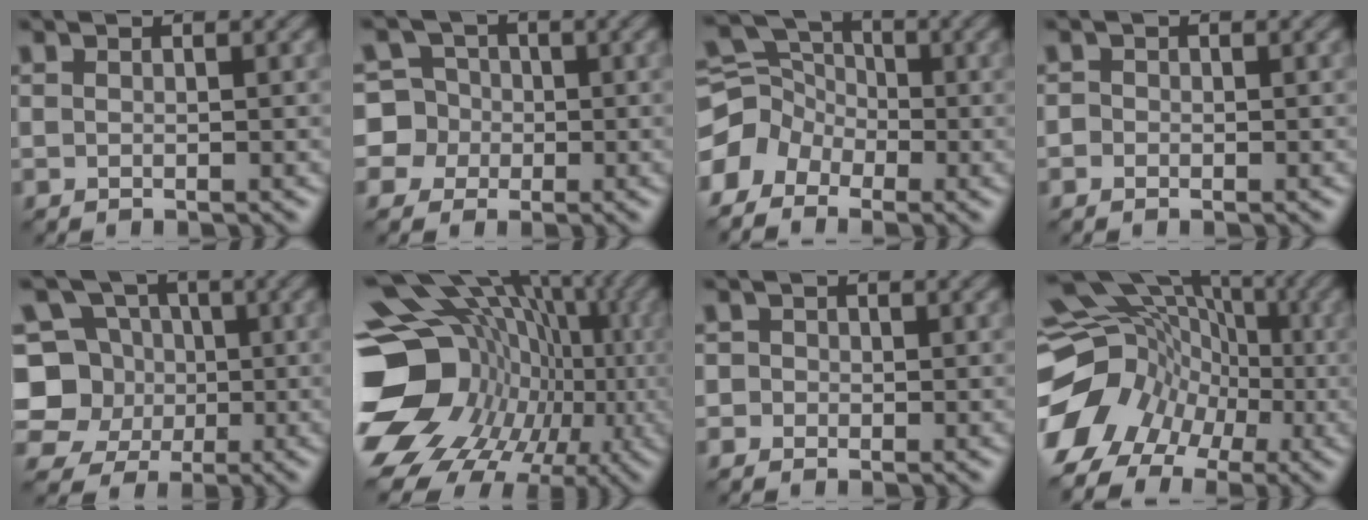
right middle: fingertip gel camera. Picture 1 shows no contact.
{"total": 5.8, "force": [-0.6, 5.7, 0.9], "torque": [-0.005, 0.029, -0.023]}
{"total": 5.3, "force": [-2.6, 4.0, 2.2], "torque": [-0.028, 0.007, -0.047]}
{"total": 0.9, "force": [-0.4, 0.8, 0.0], "torque": [0.015, 0.007, -0.013]}
{"total": 6.1, "force": [-0.3, 5.6, 2.4], "torque": [-0.045, 0.005, -0.027]}
{"total": 18.8, "force": [-3.5, 14.8, 11.2], "torque": [-0.178, -0.004, -0.035]}
{"total": 1.9, "force": [-0.2, 1.9, 0.1], "torque": [0.027, 0.022, -0.020]}
{"total": 15.0, "force": [-3.9, 12.4, 7.4], "torque": [-0.137, -0.004, -0.079]}